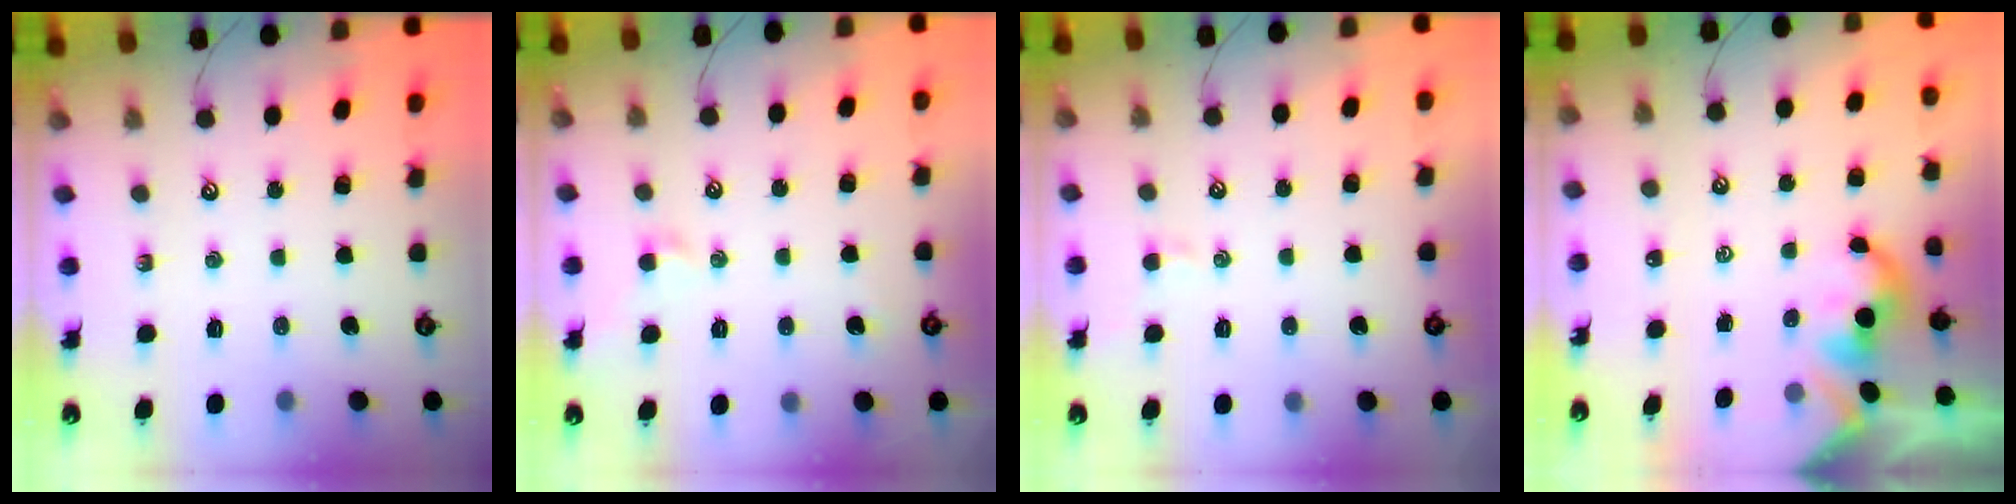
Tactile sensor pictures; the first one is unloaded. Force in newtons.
{"total": 1.0, "press": 0.8, "slide": 0.6}
{"total": 1.0, "press": 0.8, "slide": 0.5}
{"total": 1.5, "press": 1.5, "slide": 0.3}